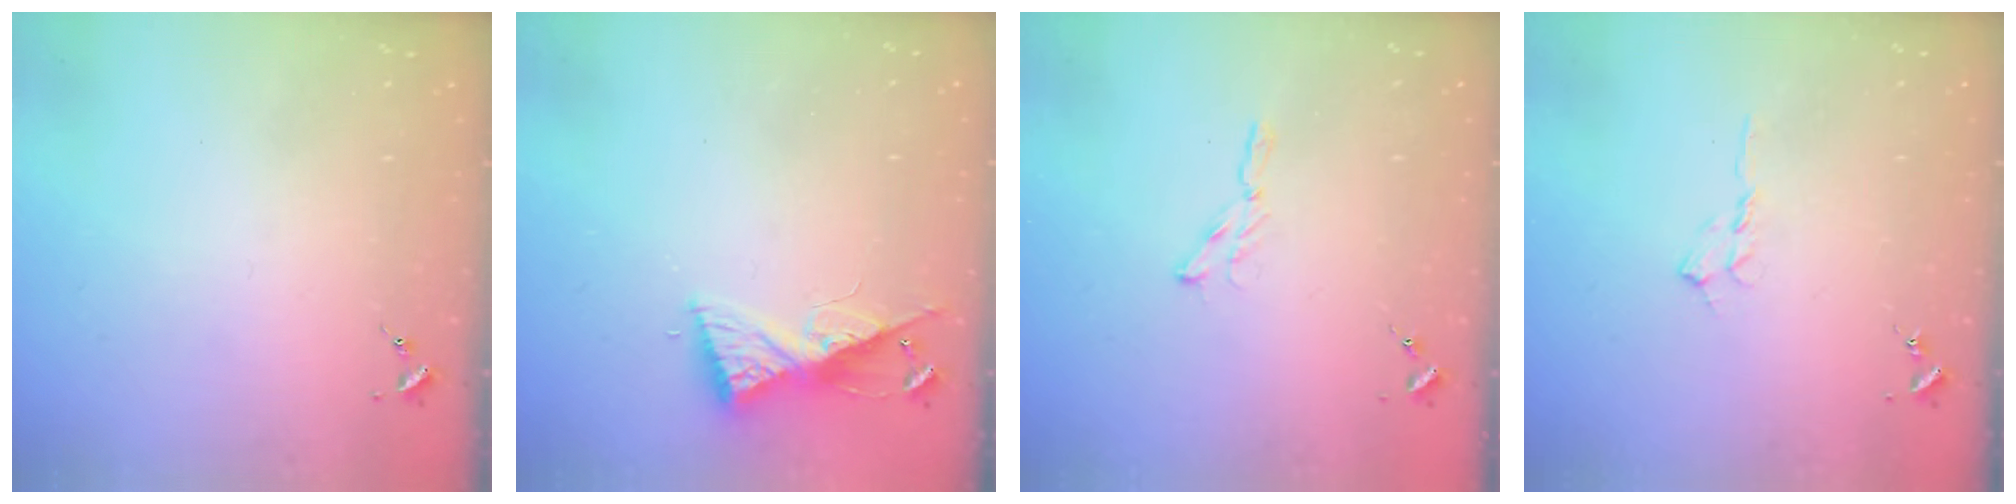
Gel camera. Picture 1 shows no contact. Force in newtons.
{"total": 8.2, "press": 8.2, "slide": 0.7}
{"total": 2.9, "press": 2.9, "slide": 0.3}
{"total": 5.7, "press": 5.7, "slide": 0.7}